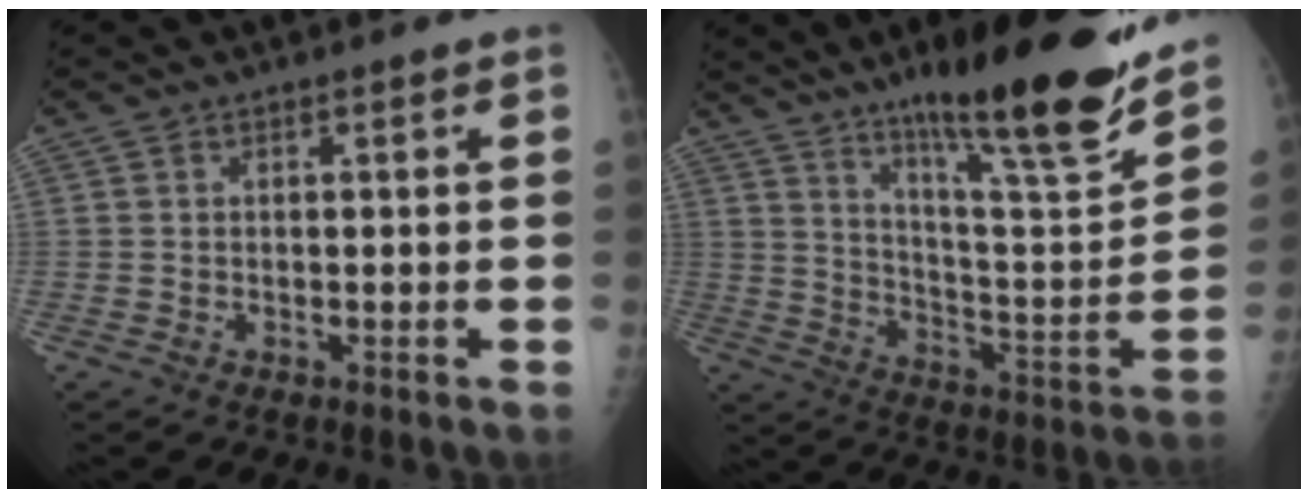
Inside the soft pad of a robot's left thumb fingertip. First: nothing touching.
{"total": 25.6, "force": [17.3, 4.2, 18.4], "torque": [-0.256, -0.079, 0.278]}